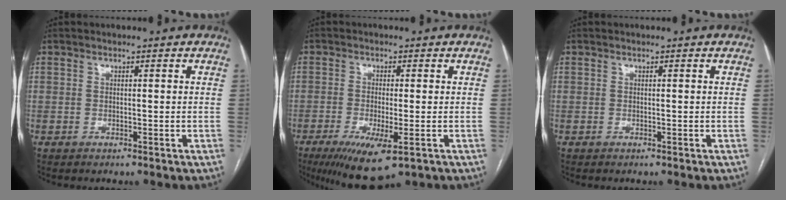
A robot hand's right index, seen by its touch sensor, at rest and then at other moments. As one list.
[{"total": 8.8, "force": [-4.3, 1.8, 7.4], "torque": [-0.128, -0.025, -0.064]}, {"total": 0.0}]